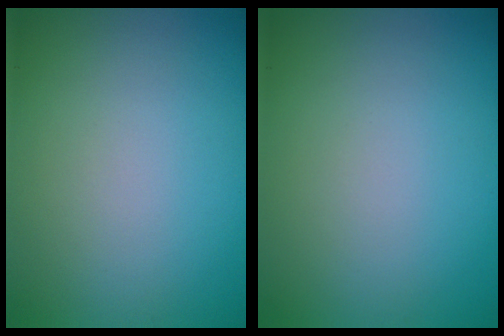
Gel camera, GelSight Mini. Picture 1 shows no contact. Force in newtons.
{"total": 0.0}